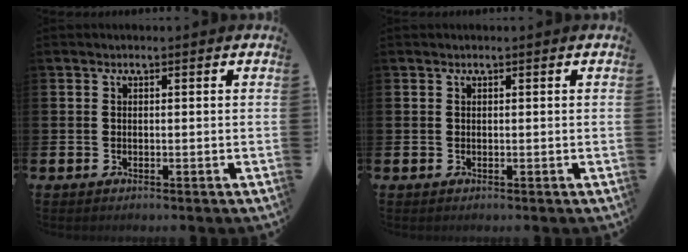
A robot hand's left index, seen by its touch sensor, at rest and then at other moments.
{"total": 0.0}